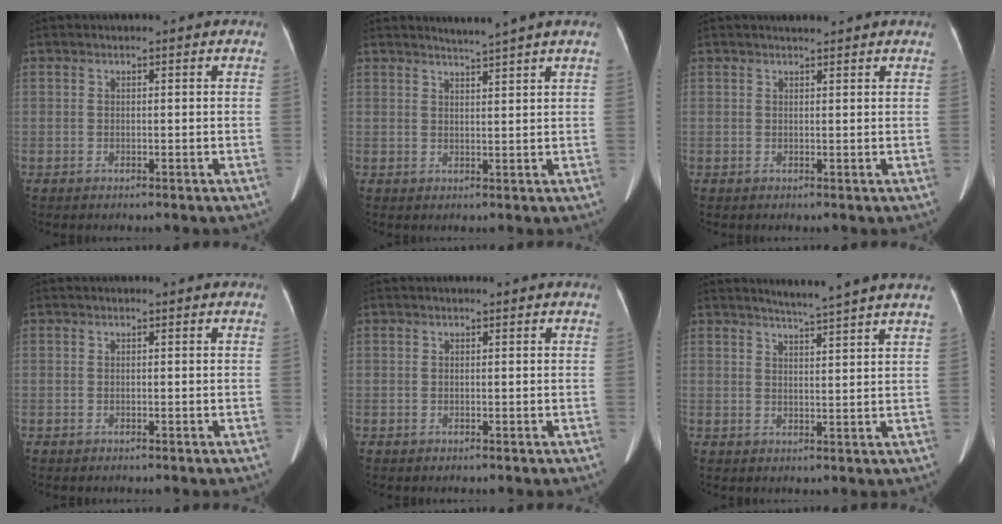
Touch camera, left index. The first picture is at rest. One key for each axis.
{"total": 3.9, "fx": 3.5, "fy": -1.0, "fz": 1.3, "tx": -0.024, "ty": 0.003, "tz": 0.047}
{"total": 1.7, "fx": 1.6, "fy": 0.2, "fz": 0.7, "tx": -0.011, "ty": 0.010, "tz": 0.027}
{"total": 0.0}
{"total": 0.0}
{"total": 7.5, "fx": 6.7, "fy": -1.5, "fz": 3.0, "tx": -0.048, "ty": 0.001, "tz": 0.083}